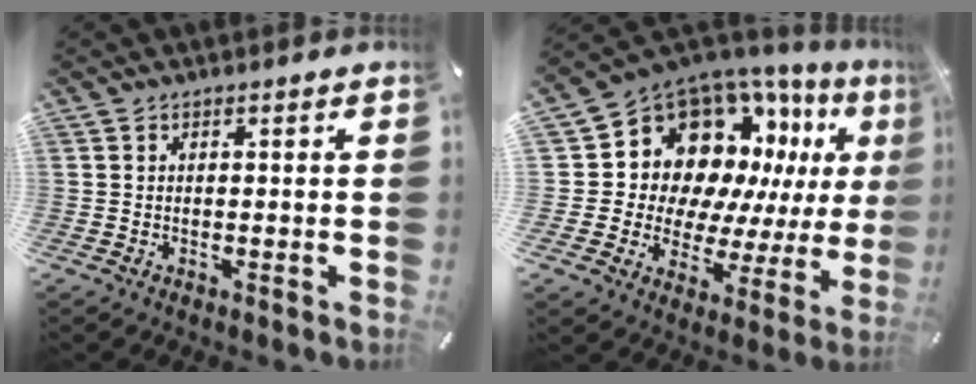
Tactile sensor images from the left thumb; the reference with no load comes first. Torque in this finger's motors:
{"motor_torque": [2.50, 2.51, 1.51, -1.26, 0.43]}